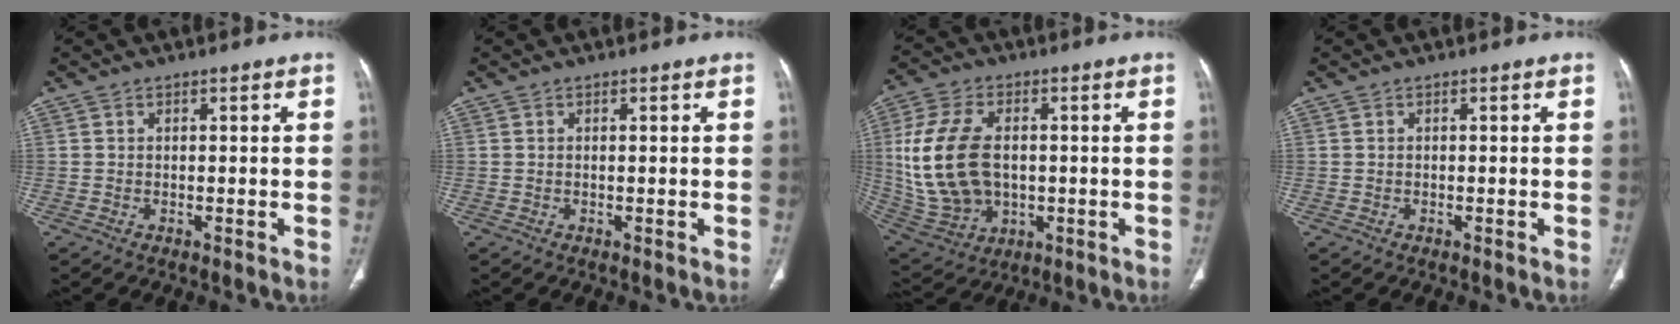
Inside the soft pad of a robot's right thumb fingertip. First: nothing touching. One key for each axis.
{"total": 0.0}
{"total": 18.3, "fx": 1.1, "fy": 12.0, "fz": 13.7, "tx": -0.277, "ty": -0.002, "tz": 0.036}
{"total": 0.0}